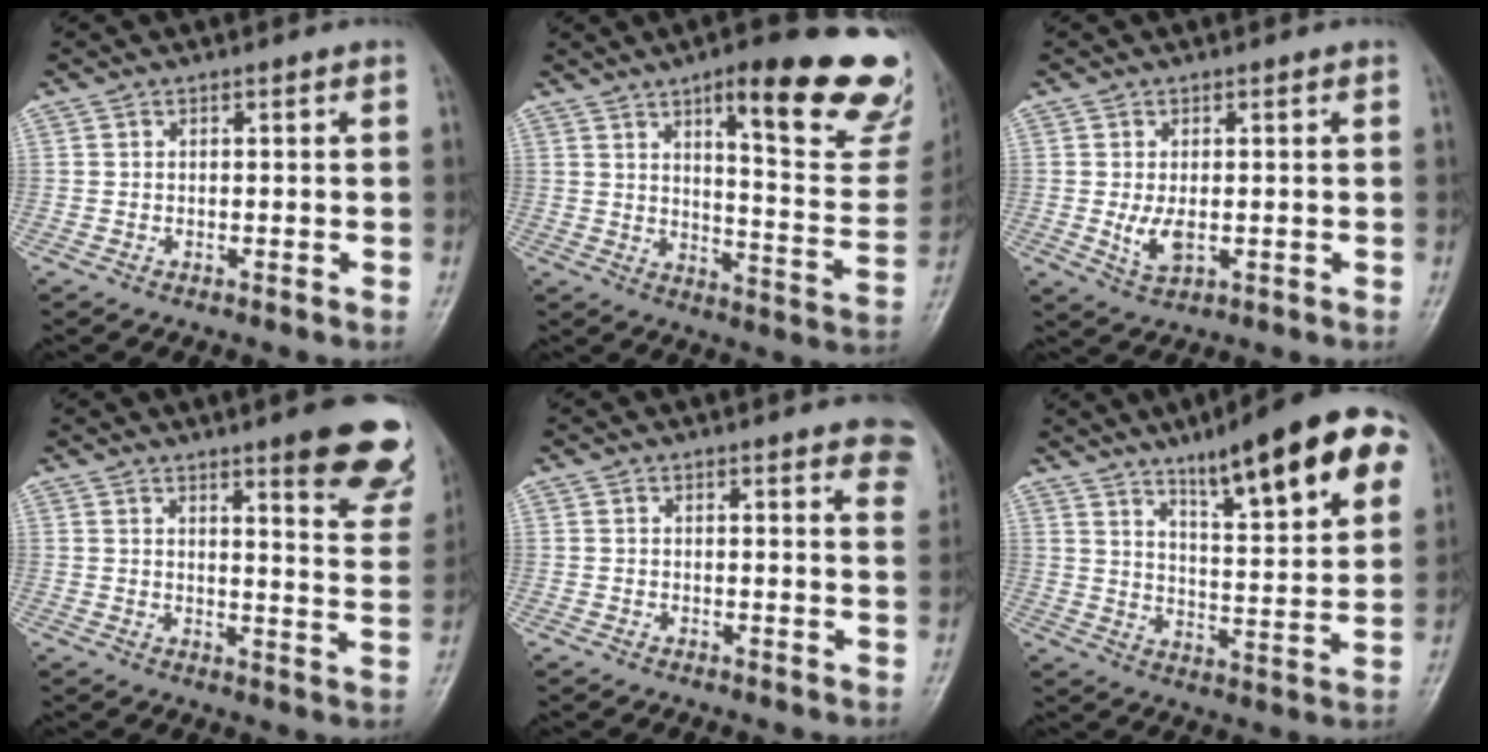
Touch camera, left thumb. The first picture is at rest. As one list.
[{"total": 25.2, "force": [15.0, 6.2, 19.2], "torque": [-0.213, -0.073, 0.200]}, {"total": 4.0, "force": [-0.1, 2.2, 3.4], "torque": [-0.063, -0.011, 0.006]}, {"total": 14.7, "force": [9.3, 3.0, 10.9], "torque": [-0.096, -0.055, 0.110]}, {"total": 8.8, "force": [6.4, 2.4, 5.6], "torque": [-0.039, -0.021, 0.059]}, {"total": 20.5, "force": [11.3, 4.2, 16.6], "torque": [-0.207, -0.033, 0.170]}]